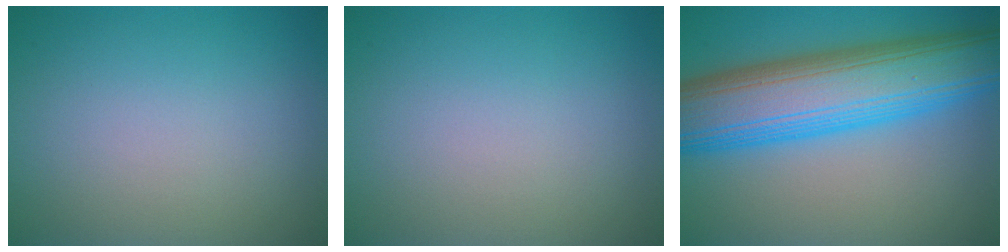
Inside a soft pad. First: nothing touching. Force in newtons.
{"total": 0.0}
{"total": 12.5, "press": 12.5, "slide": 0.0}